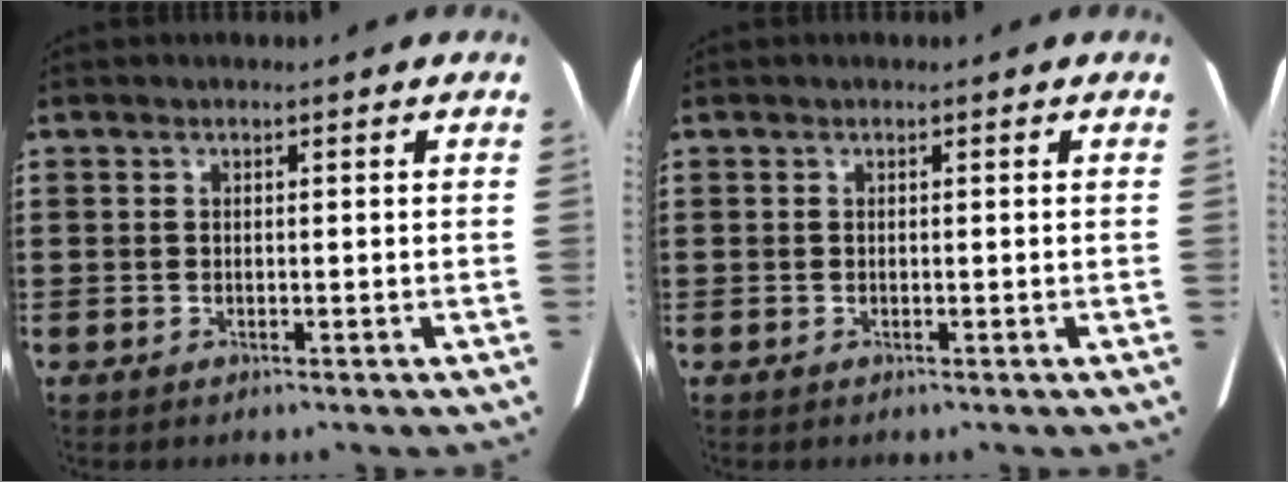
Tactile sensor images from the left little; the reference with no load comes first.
{"total": 0.0}